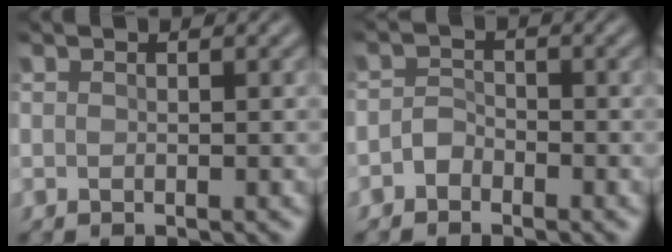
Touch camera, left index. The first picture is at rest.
{"total": 1.2, "force": [-1.0, 0.7, 0.4], "torque": [-0.009, 0.012, -0.020]}